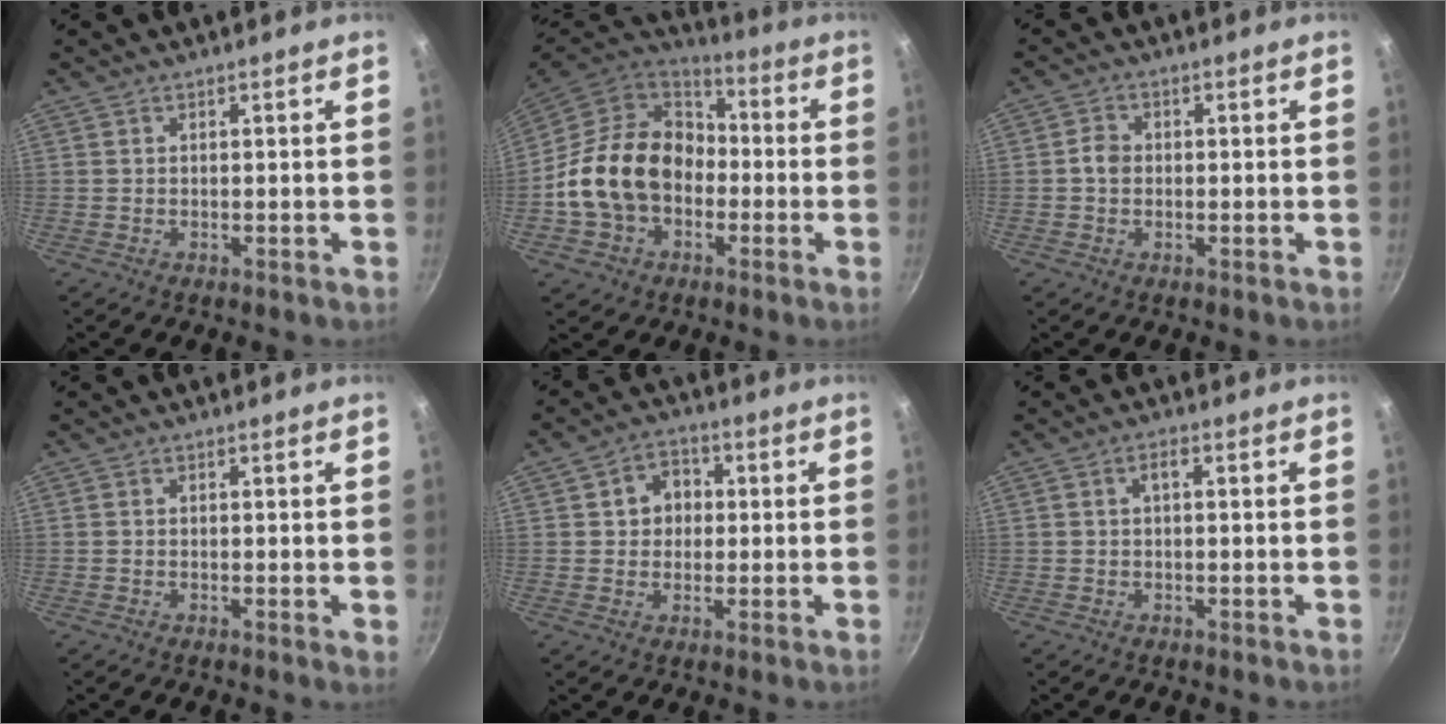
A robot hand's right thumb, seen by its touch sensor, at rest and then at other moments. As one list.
[{"total": 19.5, "force": [-2.9, 15.1, 12.0], "torque": [-0.192, 0.052, -0.055]}, {"total": 3.0, "force": [-0.1, 2.4, 1.7], "torque": [-0.021, 0.009, -0.007]}, {"total": 0.8, "force": [-0.1, 0.1, 0.7], "torque": [-0.010, -0.002, -0.006]}, {"total": 6.3, "force": [0.8, 5.4, 3.1], "torque": [-0.013, 0.010, 0.005]}, {"total": 1.8, "force": [0.1, 0.9, 1.6], "torque": [-0.032, 0.011, 0.000]}]